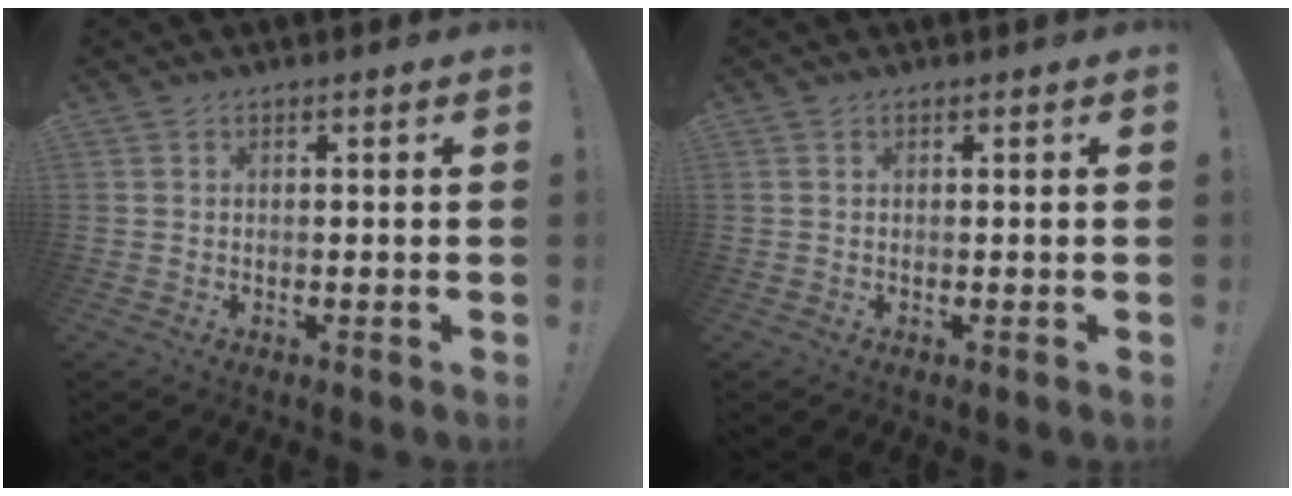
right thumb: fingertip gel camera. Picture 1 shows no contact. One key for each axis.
{"total": 0.0}